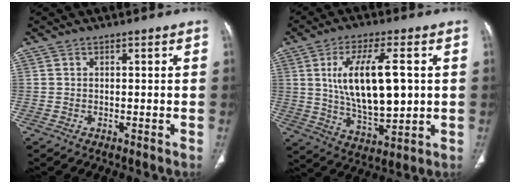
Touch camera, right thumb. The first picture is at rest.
{"total": 15.6, "force": [2.3, 6.3, 14.1], "torque": [-0.238, -0.012, 0.051]}